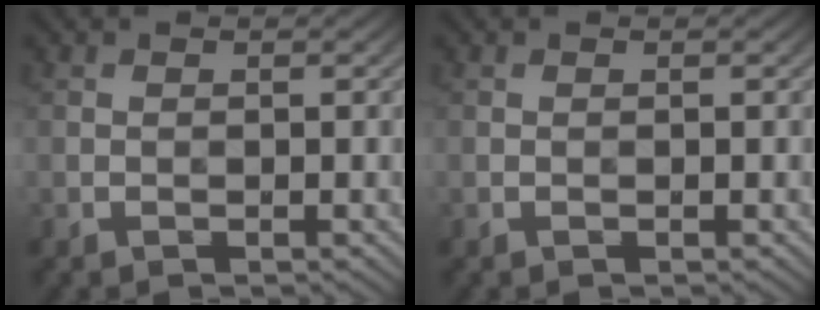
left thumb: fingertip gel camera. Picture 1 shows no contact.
{"total": 0.0}